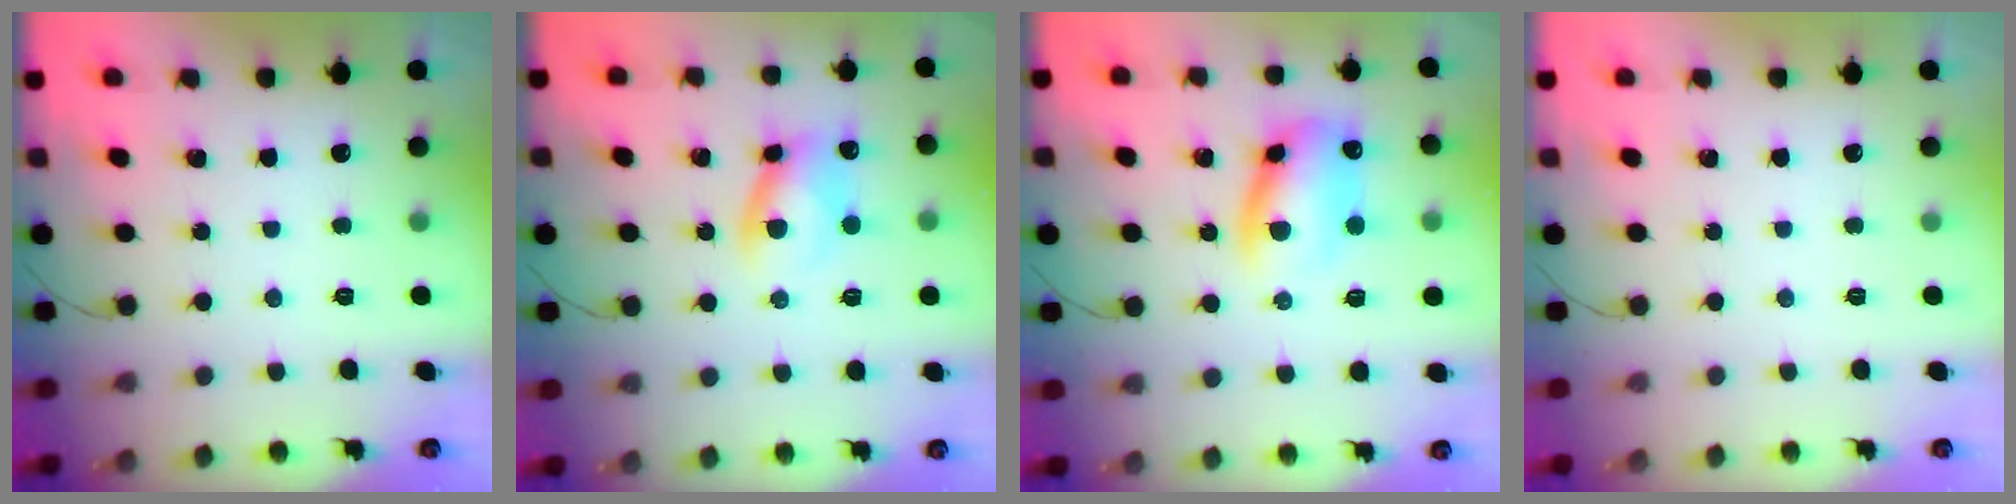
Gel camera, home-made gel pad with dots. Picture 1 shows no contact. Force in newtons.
{"total": 8.9, "press": 8.9, "slide": 0.7}
{"total": 11.4, "press": 11.3, "slide": 1.6}
{"total": 0.0}